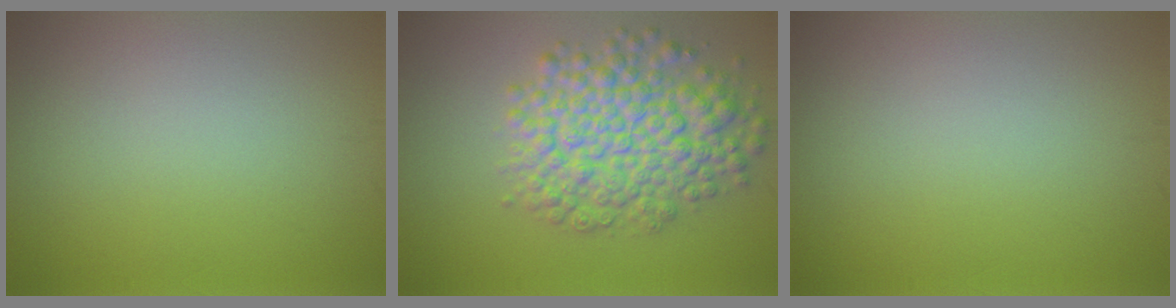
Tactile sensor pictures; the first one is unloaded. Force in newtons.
{"total": 7.6, "press": 7.6, "slide": 0.3}
{"total": 0.0}